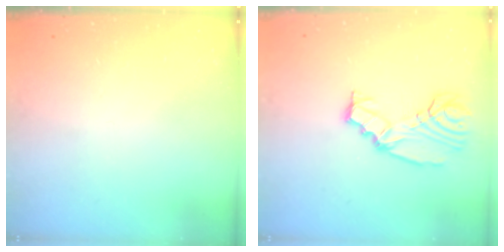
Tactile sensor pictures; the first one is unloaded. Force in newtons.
{"total": 9.4, "press": 9.4, "slide": 0.7}